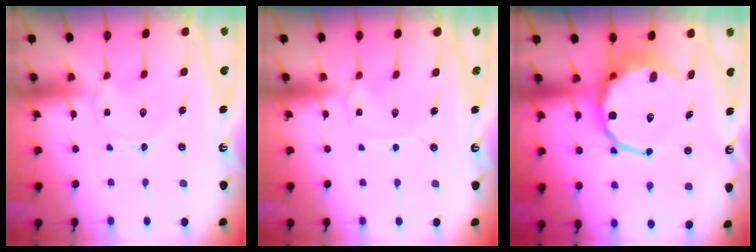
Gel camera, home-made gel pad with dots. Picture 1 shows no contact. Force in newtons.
{"total": 0.0}
{"total": 12.0, "press": 11.6, "slide": 3.2}